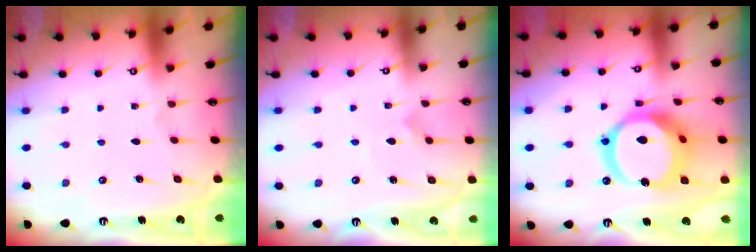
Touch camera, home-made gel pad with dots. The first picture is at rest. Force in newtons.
{"total": 2.4, "press": 2.4, "slide": 0.2}
{"total": 19.8, "press": 19.6, "slide": 2.4}